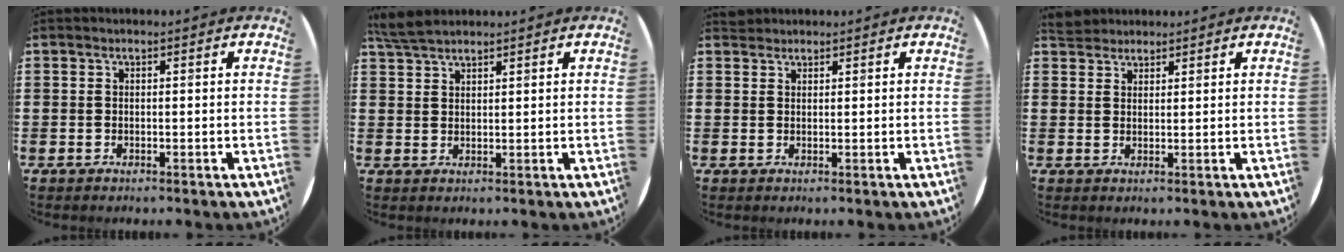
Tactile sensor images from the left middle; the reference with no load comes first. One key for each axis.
{"total": 3.7, "fx": 3.3, "fy": 0.8, "fz": 1.4, "tx": -0.035, "ty": 0.003, "tz": 0.062}
{"total": 1.2, "fx": 1.1, "fy": 0.3, "fz": -0.2, "tx": 0.001, "ty": 0.003, "tz": 0.022}
{"total": 2.6, "fx": 2.5, "fy": 0.8, "fz": 0.1, "tx": -0.006, "ty": 0.004, "tz": 0.048}